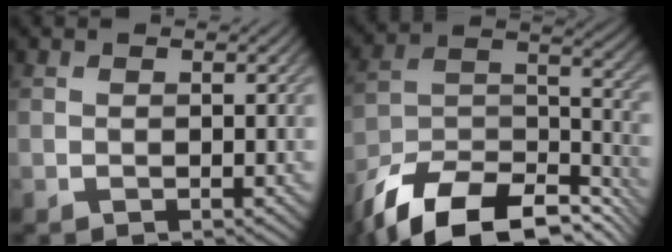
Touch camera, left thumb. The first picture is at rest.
{"total": 15.4, "force": [-11.0, 6.8, 8.4], "torque": [-0.199, -0.026, -0.181]}